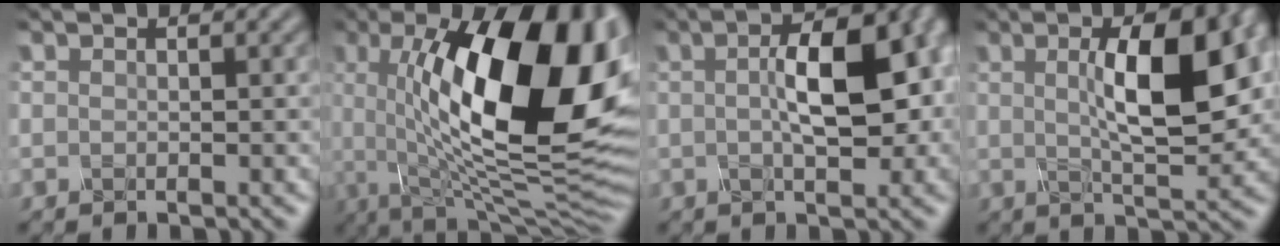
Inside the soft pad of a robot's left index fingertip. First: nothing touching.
{"total": 18.2, "force": [3.0, 7.2, 16.5], "torque": [-0.226, 0.010, 0.042]}
{"total": 8.8, "force": [1.0, 3.3, 8.0], "torque": [-0.117, 0.015, 0.009]}
{"total": 9.8, "force": [1.8, 3.0, 9.1], "torque": [-0.130, 0.009, 0.027]}